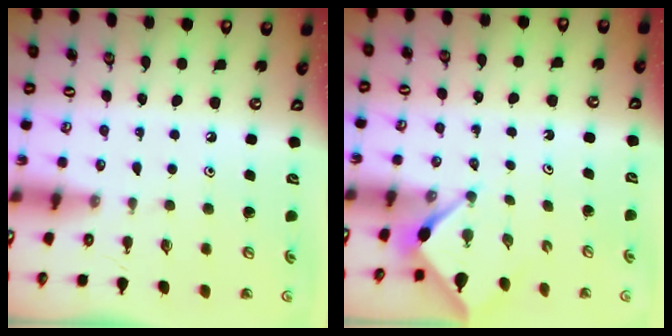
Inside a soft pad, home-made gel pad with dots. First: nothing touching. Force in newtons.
{"total": 3.0, "press": 2.9, "slide": 0.3}